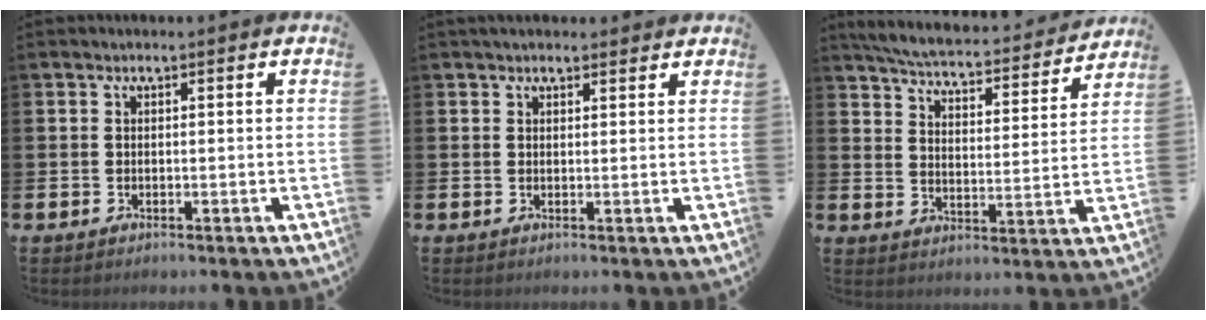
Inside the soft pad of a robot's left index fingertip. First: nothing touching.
{"total": 1.7, "force": [1.6, 0.6, 0.3], "torque": [0.003, -0.003, 0.026]}
{"total": 5.7, "force": [5.4, 0.5, 1.5], "torque": [-0.056, -0.041, 0.091]}